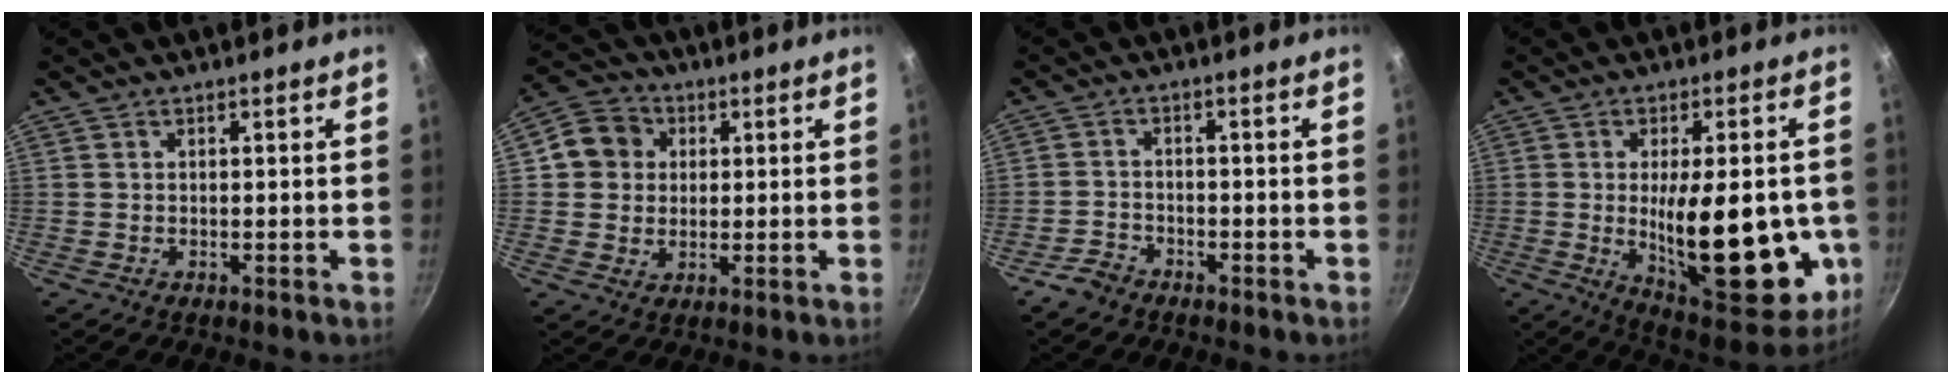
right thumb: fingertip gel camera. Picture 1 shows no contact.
{"total": 8.3, "force": [1.9, 7.5, 3.0], "torque": [-0.015, 0.006, 0.021]}
{"total": 3.7, "force": [-2.8, 2.0, 1.0], "torque": [-0.019, 0.030, -0.052]}
{"total": 25.0, "force": [-3.2, 10.2, 22.6], "torque": [-0.285, -0.023, -0.030]}